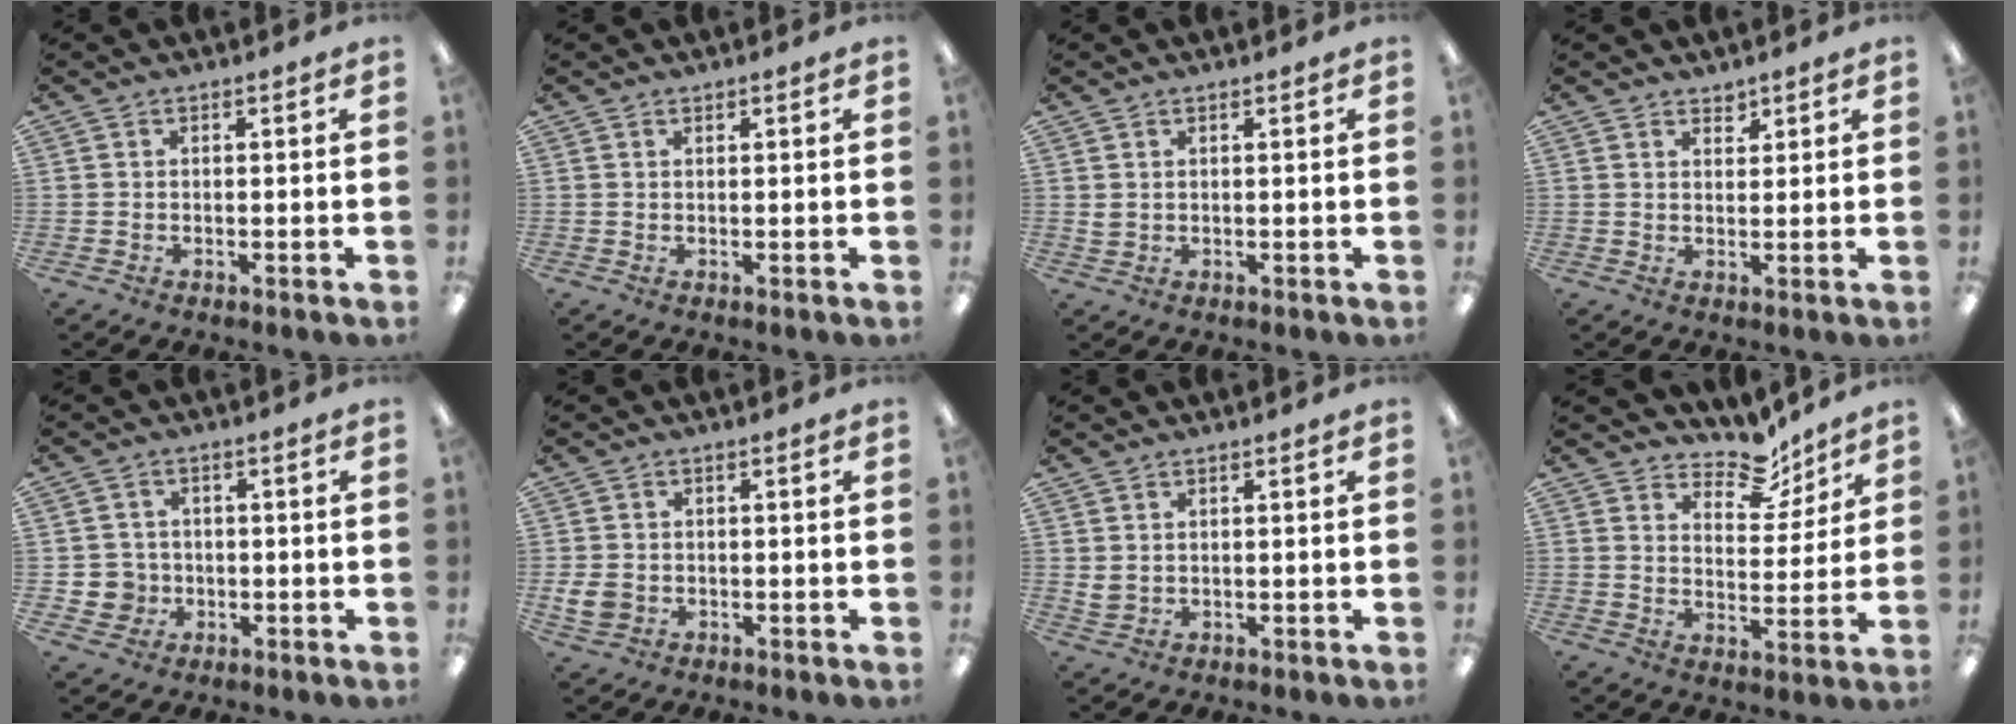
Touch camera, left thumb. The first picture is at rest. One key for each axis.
{"total": 0.6, "fx": 0.6, "fy": 0.2, "fz": 0.1, "tx": -0.004, "ty": 0.001, "tz": 0.011}
{"total": 1.3, "fx": 0.9, "fy": 0.8, "fz": 0.5, "tx": -0.012, "ty": 0.002, "tz": 0.017}
{"total": 2.2, "fx": 2.0, "fy": 0.8, "fz": 0.0, "tx": 0.007, "ty": -0.011, "tz": 0.038}
{"total": 4.7, "fx": -0.6, "fy": 4.6, "fz": 0.7, "tx": -0.011, "ty": 0.009, "tz": -0.008}
{"total": 3.9, "fx": -0.2, "fy": 3.3, "fz": 2.1, "tx": -0.040, "ty": -0.001, "tz": -0.006}
{"total": 2.1, "fx": 1.5, "fy": 1.3, "fz": 0.8, "tx": -0.018, "ty": 0.000, "tz": 0.028}
{"total": 9.8, "fx": 8.0, "fy": 4.6, "fz": 3.1, "tx": -0.038, "ty": -0.060, "tz": 0.142}